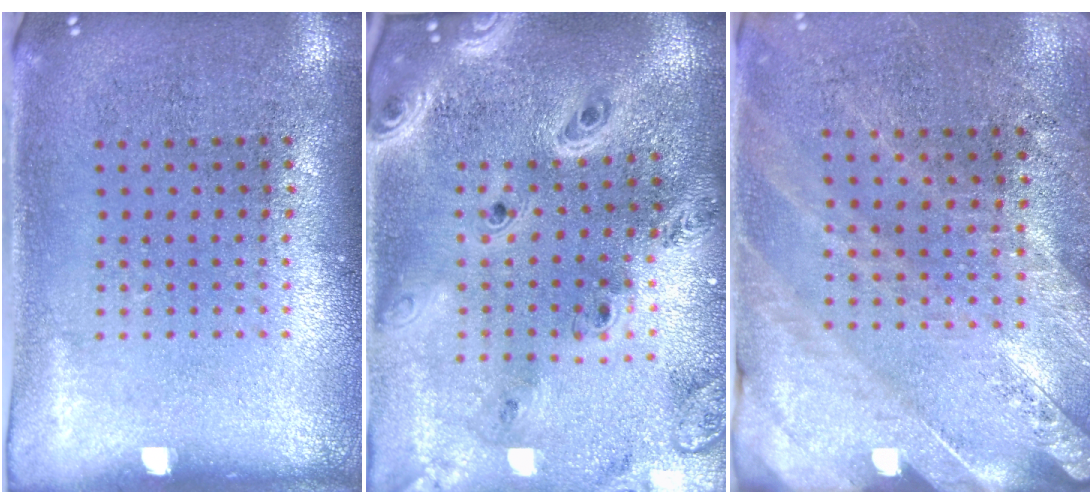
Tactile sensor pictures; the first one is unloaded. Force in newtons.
{"total": 3.9, "press": 3.0, "slide": 2.4}
{"total": 2.5, "press": 2.3, "slide": 0.8}